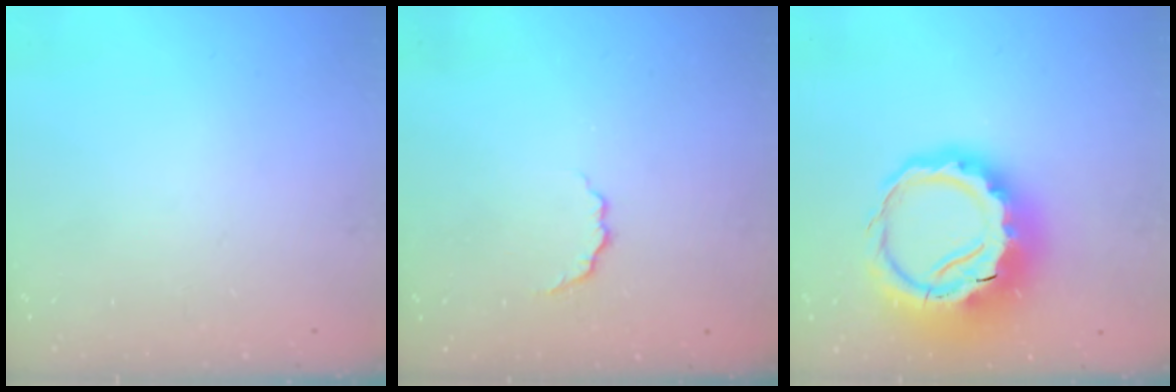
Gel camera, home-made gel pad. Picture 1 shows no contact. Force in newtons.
{"total": 3.2, "press": 3.1, "slide": 0.9}
{"total": 16.5, "press": 16.2, "slide": 3.4}